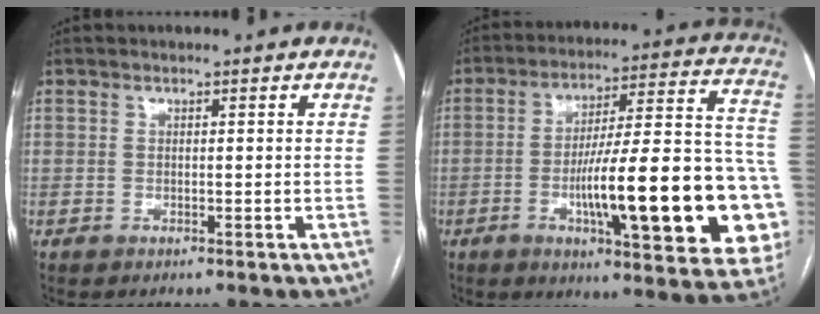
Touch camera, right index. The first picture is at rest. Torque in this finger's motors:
{"motor_torque": [1.47, -0.67, 0.94, 0.21]}